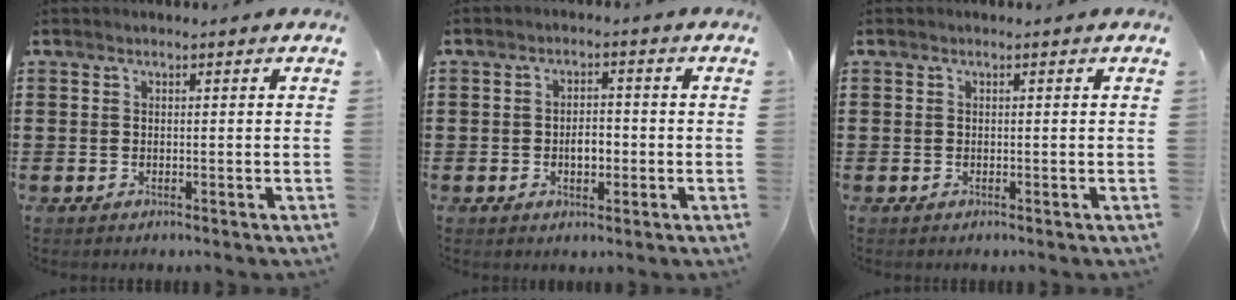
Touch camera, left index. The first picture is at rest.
{"total": 3.3, "force": [-0.7, 1.7, 2.7], "torque": [-0.044, 0.001, -0.017]}
{"total": 0.0}